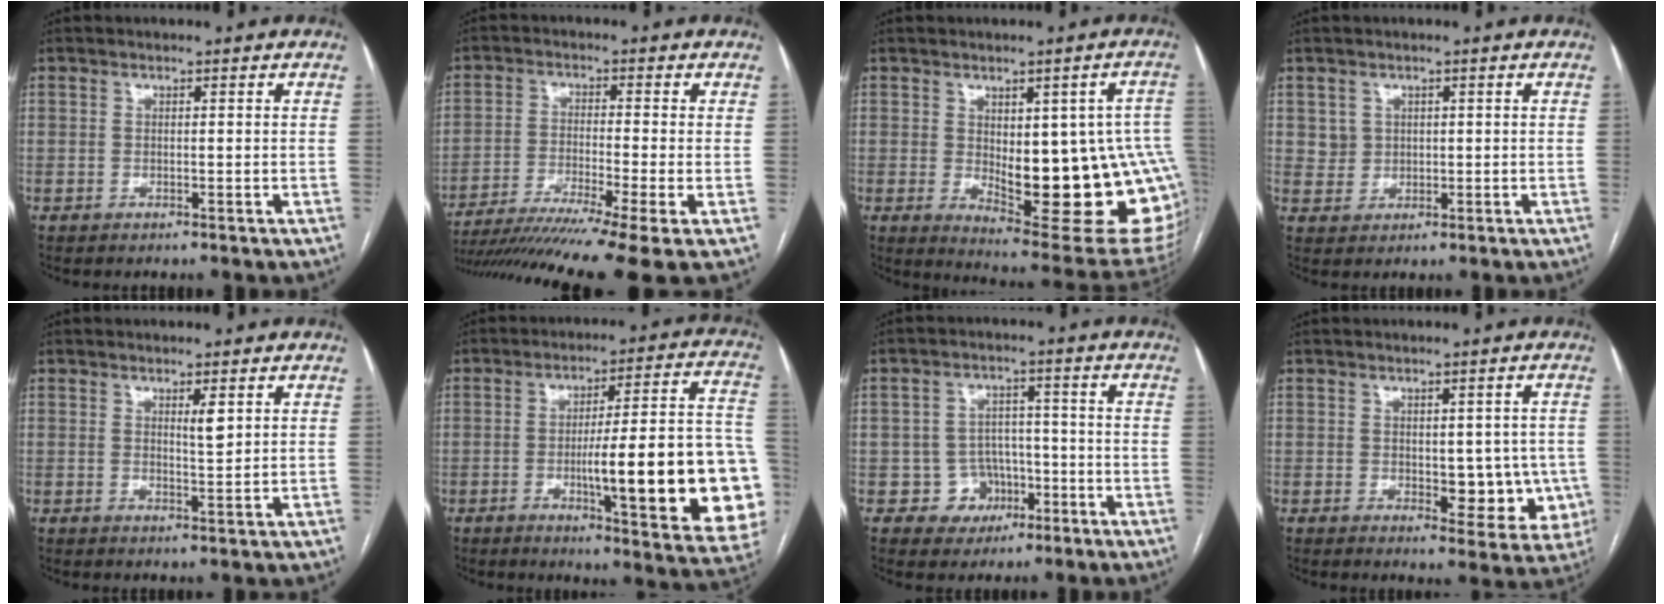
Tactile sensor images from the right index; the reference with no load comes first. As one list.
[{"total": 14.6, "force": [-11.1, -1.6, 9.4], "torque": [-0.149, -0.033, -0.179]}, {"total": 20.6, "force": [-1.3, 5.9, 19.7], "torque": [-0.184, 0.003, 0.011]}, {"total": 2.7, "force": [1.1, 2.4, 0.2], "torque": [0.004, 0.002, 0.020]}, {"total": 2.4, "force": [1.1, 0.3, 2.0], "torque": [-0.036, -0.007, 0.020]}, {"total": 23.8, "force": [-4.8, 2.9, 23.1], "torque": [-0.224, 0.013, -0.056]}, {"total": 5.8, "force": [-2.2, 5.3, 0.4], "torque": [0.009, 0.018, -0.028]}, {"total": 8.3, "force": [-0.7, 4.3, 7.0], "torque": [-0.062, 0.005, 0.001]}]